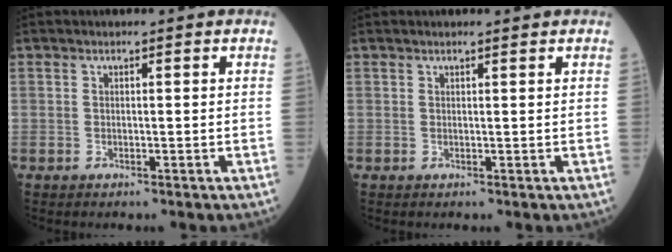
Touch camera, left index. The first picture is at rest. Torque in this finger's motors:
{"motor_torque": [0.78, -1.14, 0.02, 0.02]}